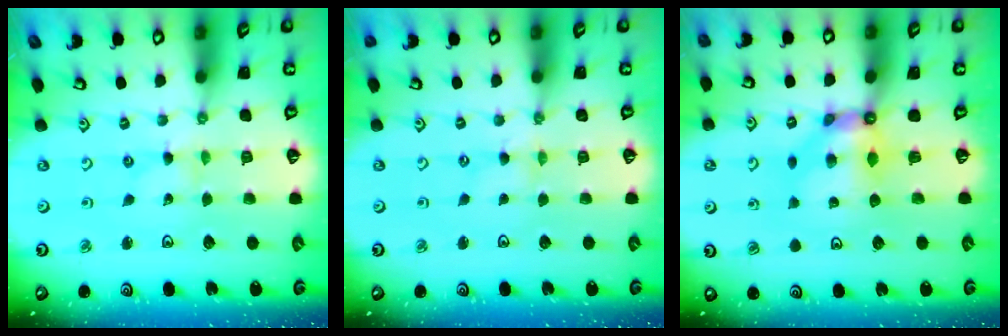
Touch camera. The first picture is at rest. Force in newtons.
{"total": 0.6, "press": 0.6, "slide": 0.1}
{"total": 6.5, "press": 6.5, "slide": 0.2}